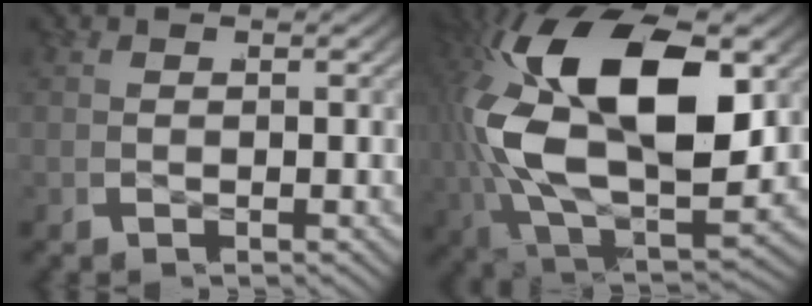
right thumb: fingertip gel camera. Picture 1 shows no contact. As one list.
[{"total": 19.7, "force": [0.8, 11.2, 16.1], "torque": [-0.370, -0.055, 0.049]}]